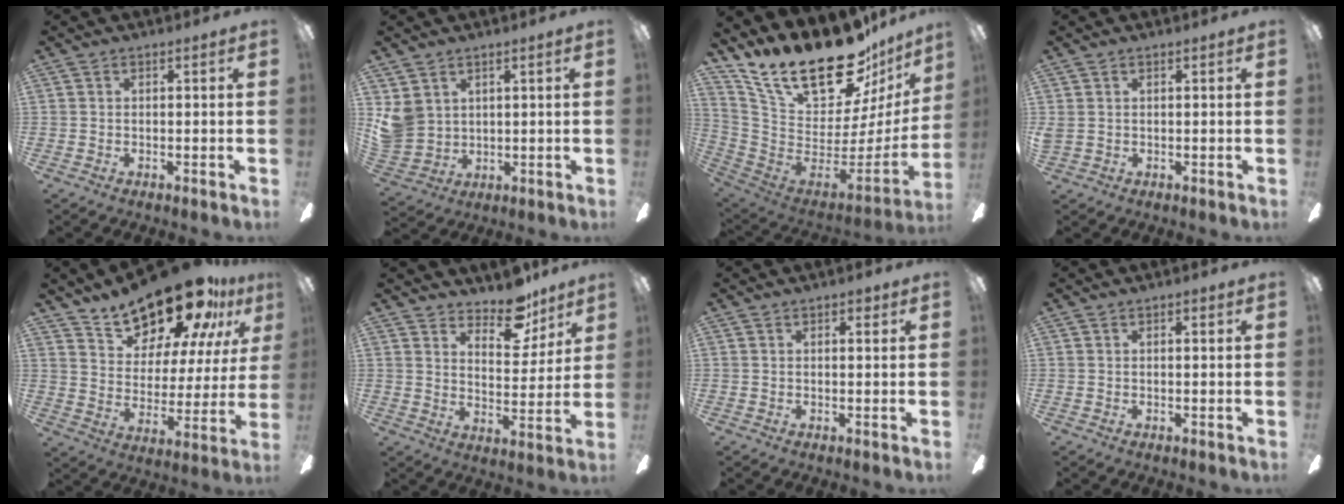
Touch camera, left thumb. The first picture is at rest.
{"total": 7.3, "force": [3.2, 6.3, 1.9], "torque": [-0.062, -0.010, 0.066]}
{"total": 27.2, "force": [19.9, 10.6, 15.2], "torque": [-0.269, -0.136, 0.363]}
{"total": 1.4, "force": [0.8, 1.1, 0.5], "torque": [-0.013, 0.003, 0.014]}
{"total": 20.9, "force": [17.4, 7.5, 8.9], "torque": [-0.153, -0.122, 0.303]}
{"total": 12.1, "force": [9.6, 5.4, 5.1], "torque": [-0.059, -0.062, 0.171]}
{"total": 1.8, "force": [1.2, 0.7, 1.3], "torque": [-0.011, -0.003, 0.016]}
{"total": 0.9, "force": [0.6, 0.2, 0.7], "torque": [-0.007, -0.002, 0.008]}